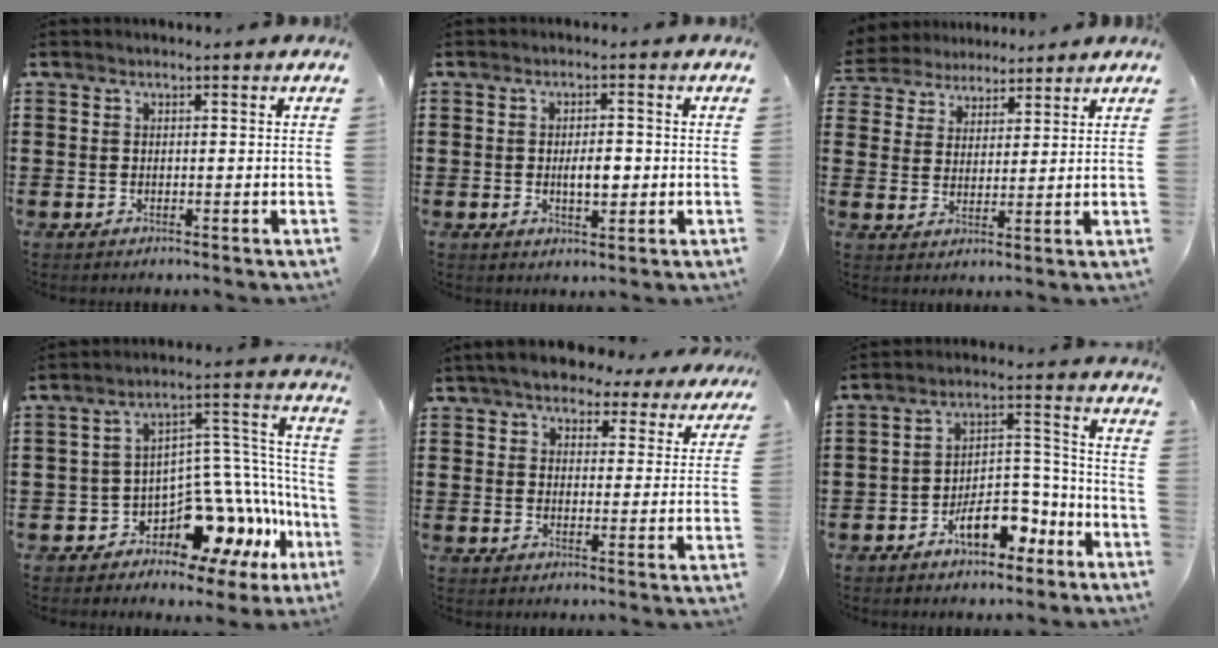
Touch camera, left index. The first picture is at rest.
{"total": 3.8, "force": [-0.3, 1.7, 3.4], "torque": [-0.048, -0.005, -0.010]}
{"total": 4.5, "force": [4.1, 1.8, 0.0], "torque": [-0.023, -0.013, 0.073]}
{"total": 8.8, "force": [-5.5, 4.5, 5.1], "torque": [-0.082, -0.027, -0.101]}
{"total": 5.7, "force": [5.2, 1.7, 1.5], "torque": [-0.056, -0.014, 0.095]}
{"total": 9.3, "force": [-5.4, 4.9, 5.8], "torque": [-0.087, 0.025, -0.095]}